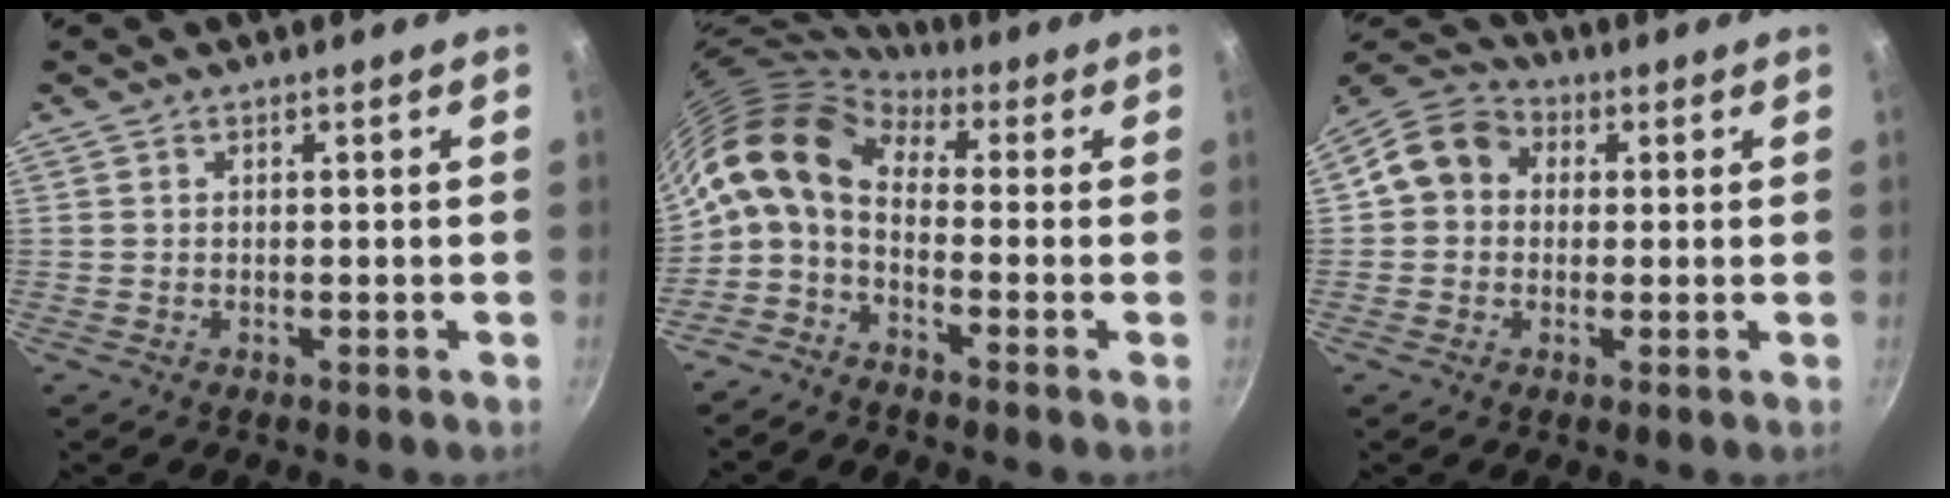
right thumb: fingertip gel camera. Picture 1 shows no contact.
{"total": 9.6, "force": [1.1, 5.3, 7.9], "torque": [-0.144, 0.022, 0.005]}
{"total": 9.1, "force": [1.1, 7.8, 4.5], "torque": [-0.049, 0.023, -0.003]}